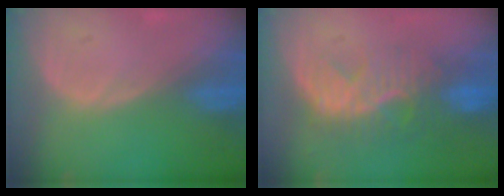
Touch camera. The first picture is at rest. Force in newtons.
{"total": 9.7, "press": 8.6, "slide": 4.4}